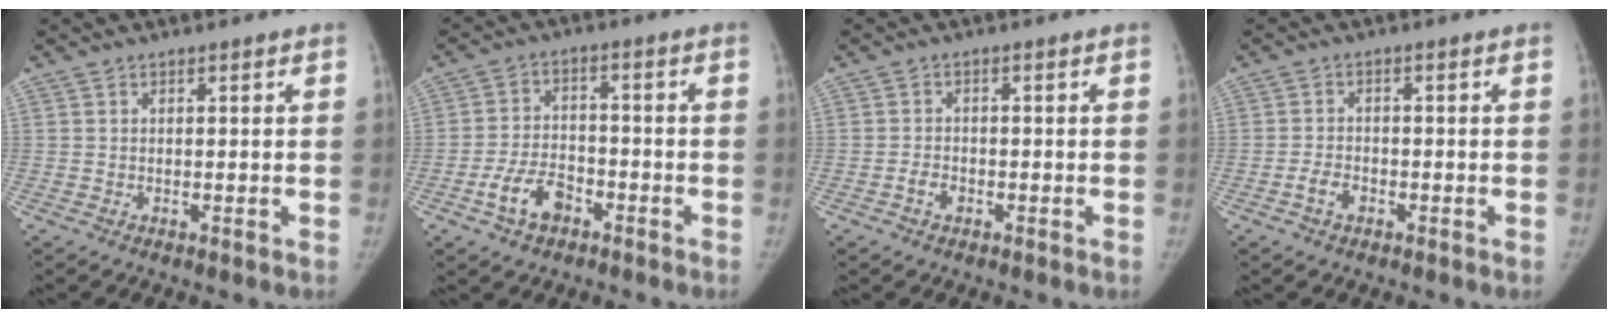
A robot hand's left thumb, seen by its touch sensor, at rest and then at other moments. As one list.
[{"total": 7.4, "force": [-4.2, 4.6, 4.1], "torque": [-0.071, 0.028, -0.073]}, {"total": 2.2, "force": [-1.4, 1.5, 1.0], "torque": [-0.016, 0.012, -0.024]}, {"total": 2.9, "force": [-1.7, 1.8, 1.4], "torque": [-0.027, 0.014, -0.030]}]